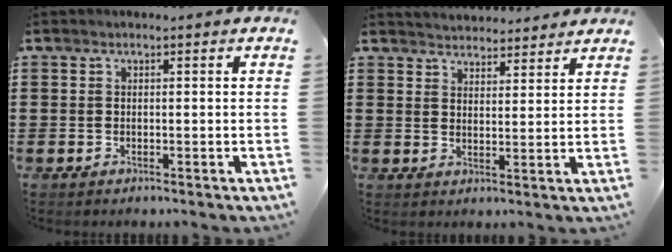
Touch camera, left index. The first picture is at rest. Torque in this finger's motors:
{"motor_torque": [0.81, 0.75, 0.24, 0.05]}